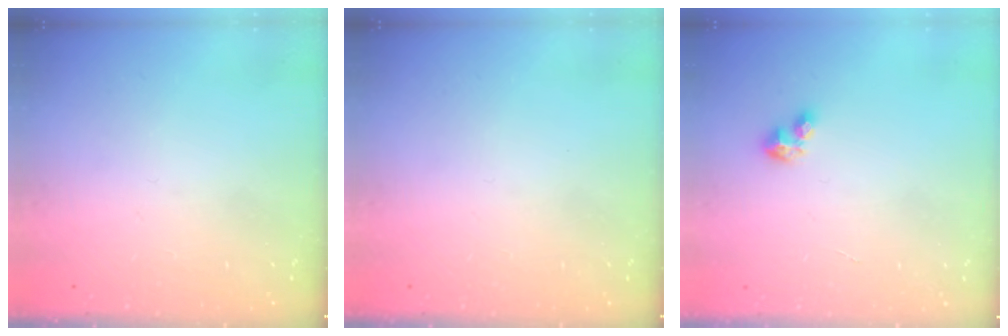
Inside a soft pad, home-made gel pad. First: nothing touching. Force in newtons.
{"total": 0.0}
{"total": 3.2, "press": 3.2, "slide": 0.4}